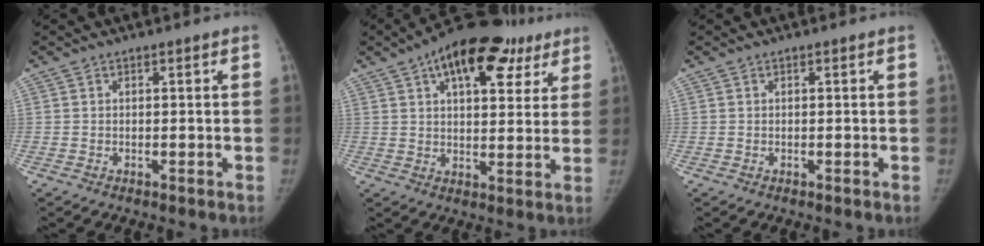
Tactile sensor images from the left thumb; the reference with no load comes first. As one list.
[{"total": 19.0, "force": [10.0, 9.6, 13.0], "torque": [-0.157, 0.001, 0.145]}, {"total": 0.0}]